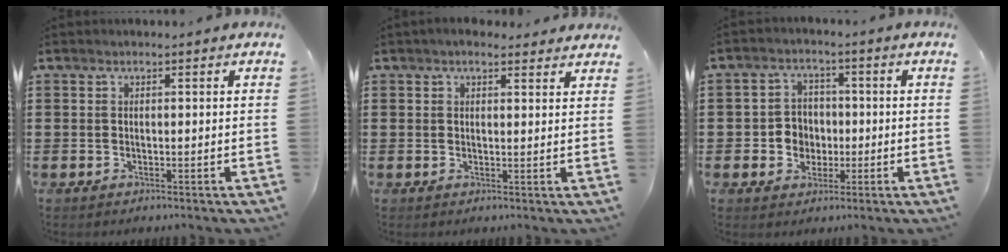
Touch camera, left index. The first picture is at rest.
{"total": 2.5, "force": [2.1, 0.6, 1.0], "torque": [-0.025, 0.004, 0.041]}
{"total": 4.4, "force": [-0.6, 4.2, 1.4], "torque": [-0.043, 0.010, -0.014]}